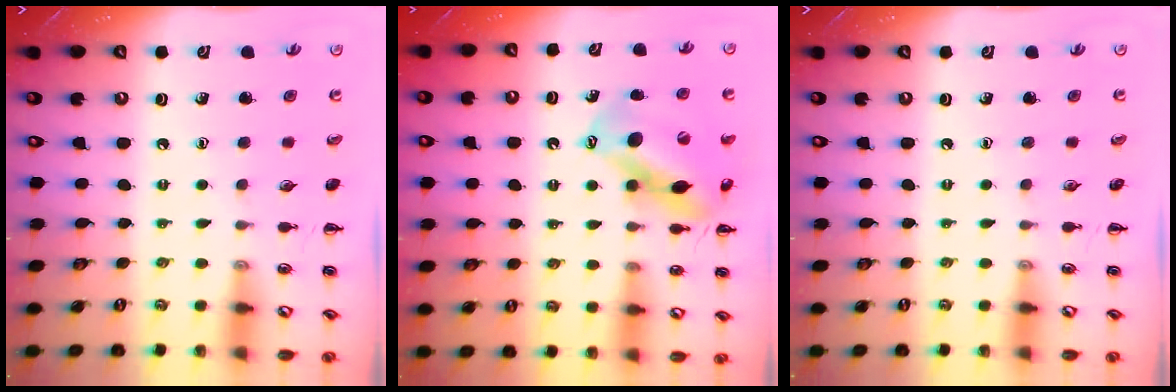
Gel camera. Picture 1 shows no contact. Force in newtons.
{"total": 14.4, "press": 13.9, "slide": 3.9}
{"total": 0.0}